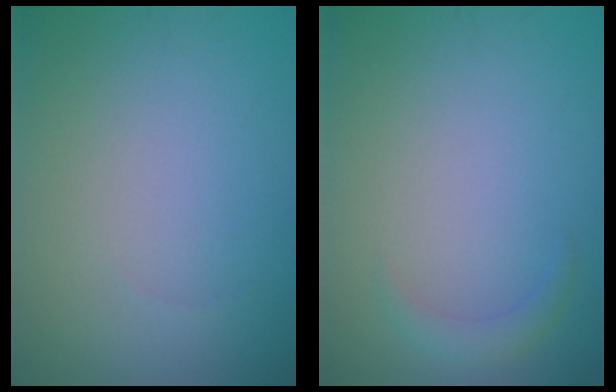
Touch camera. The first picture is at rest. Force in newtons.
{"total": 1.3, "press": 1.3, "slide": 0.1}